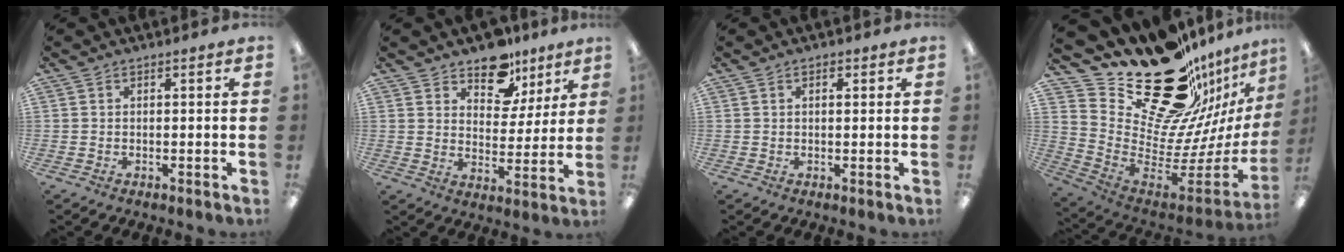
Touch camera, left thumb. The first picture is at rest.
{"total": 12.0, "force": [9.2, 6.7, 3.7], "torque": [-0.049, -0.061, 0.170]}
{"total": 1.3, "force": [0.6, 0.7, 0.9], "torque": [-0.011, 0.000, 0.008]}
{"total": 28.0, "force": [19.6, 14.1, 14.2], "torque": [-0.204, -0.167, 0.378]}